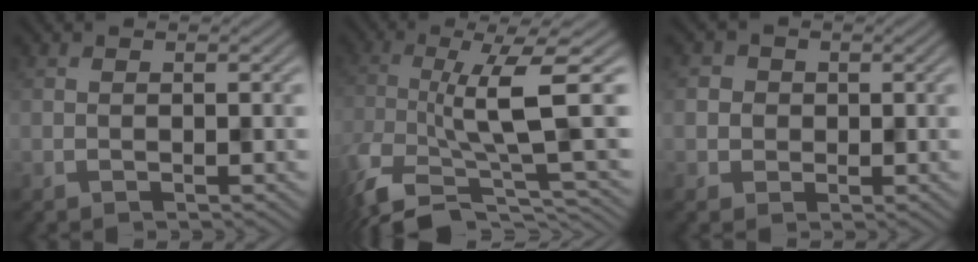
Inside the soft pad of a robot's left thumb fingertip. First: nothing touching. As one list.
[{"total": 10.3, "force": [-2.7, 2.5, 9.6], "torque": [-0.168, 0.003, -0.060]}, {"total": 3.0, "force": [0.3, 2.9, 0.7], "torque": [-0.014, 0.001, -0.005]}]